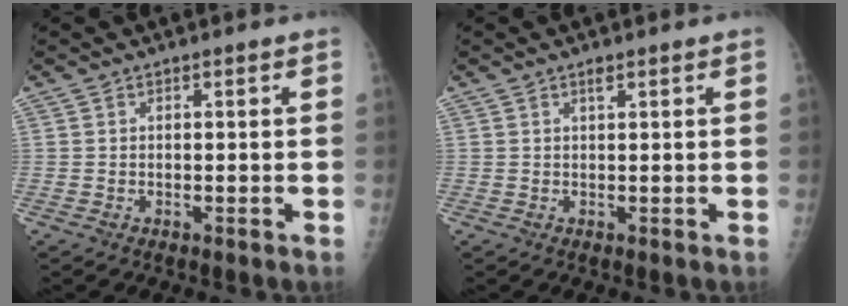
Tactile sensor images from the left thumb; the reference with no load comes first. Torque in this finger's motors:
{"motor_torque": [0.20, -0.12, 0.16, -0.05, 0.02]}